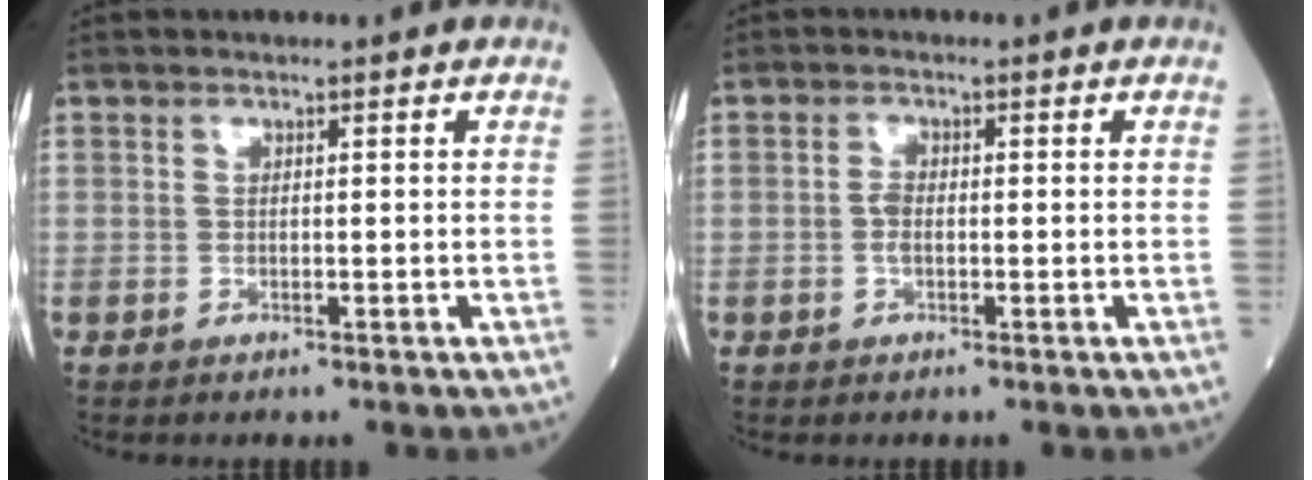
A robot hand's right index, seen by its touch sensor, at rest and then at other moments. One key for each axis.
{"total": 1.8, "fx": -0.3, "fy": 0.9, "fz": 1.6, "tx": -0.033, "ty": 0.003, "tz": -0.007}